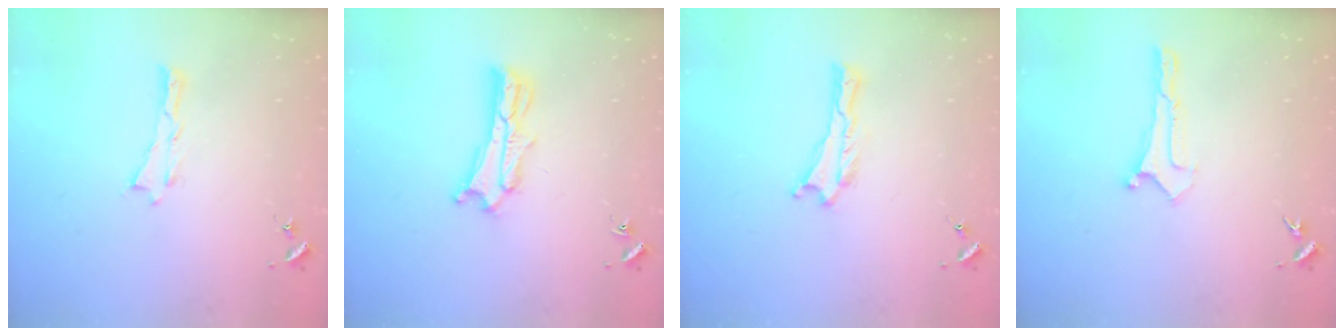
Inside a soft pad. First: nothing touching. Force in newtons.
{"total": 4.0, "press": 4.0, "slide": 0.4}
{"total": 0.0}
{"total": 0.0}